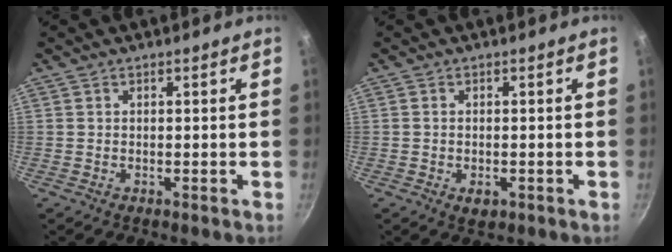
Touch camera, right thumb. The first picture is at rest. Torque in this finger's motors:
{"motor_torque": [-0.62, 0.22, 0.20, 0.22, -0.05]}